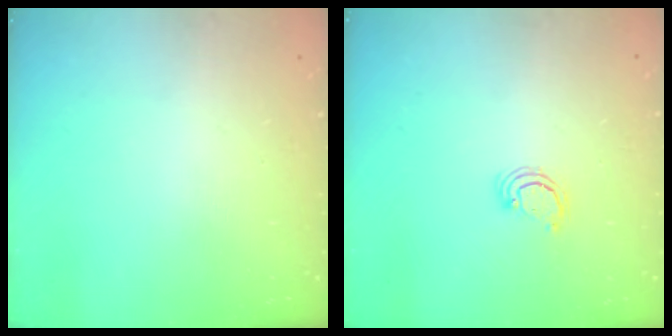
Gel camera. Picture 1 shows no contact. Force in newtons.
{"total": 2.6, "press": 2.5, "slide": 0.3}